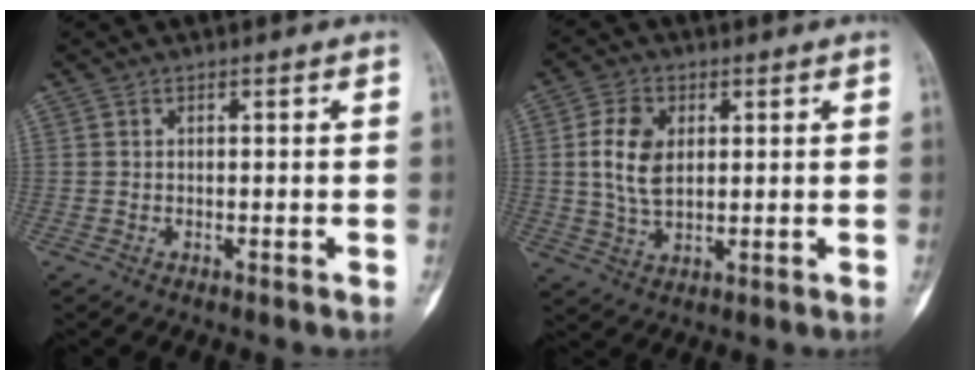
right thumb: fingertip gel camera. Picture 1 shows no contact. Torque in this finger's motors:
{"motor_torque": [0.05, 1.66, -0.03, 0.20, 0.06]}